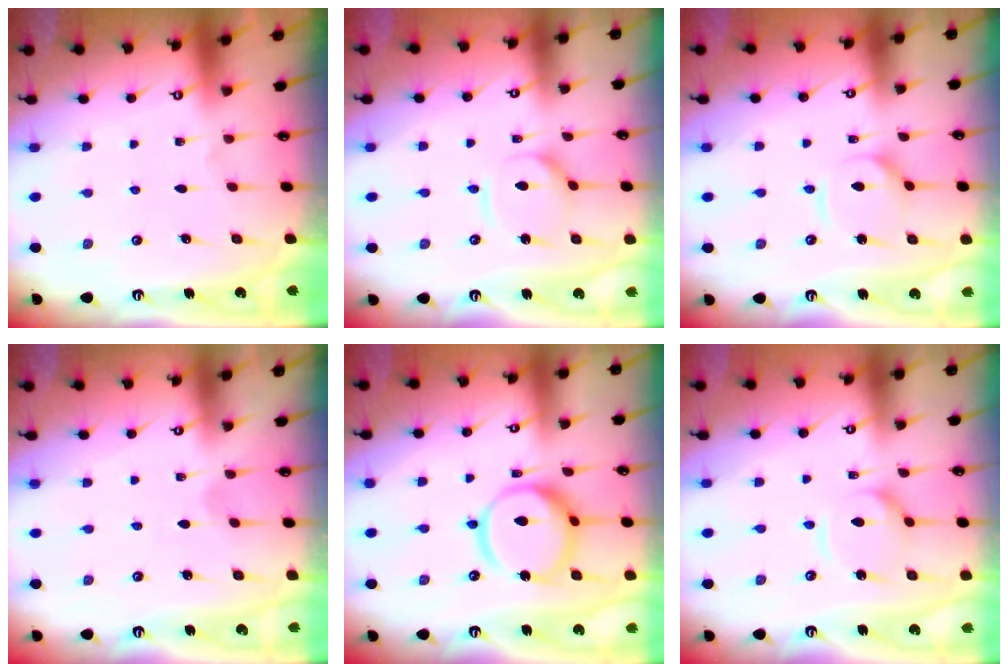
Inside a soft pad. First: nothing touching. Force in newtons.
{"total": 6.8, "press": 6.8, "slide": 0.6}
{"total": 4.8, "press": 4.8, "slide": 0.3}
{"total": 0.9, "press": 0.9, "slide": 0.2}
{"total": 14.4, "press": 14.3, "slide": 1.5}
{"total": 7.4, "press": 7.3, "slide": 0.7}